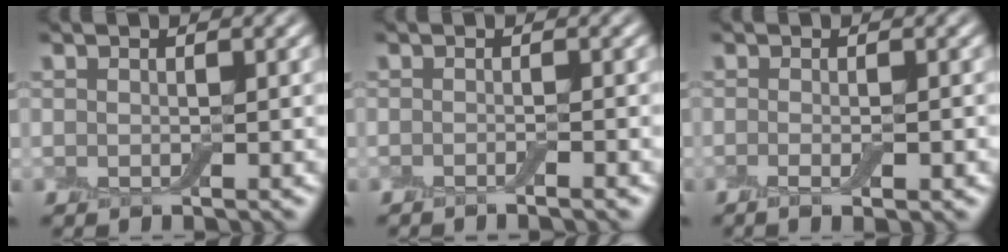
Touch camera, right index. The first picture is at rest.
{"total": 1.2, "force": [-0.8, 0.1, 0.9], "torque": [-0.011, -0.002, -0.017]}
{"total": 2.6, "force": [-0.6, 0.9, 2.4], "torque": [-0.025, -0.003, -0.008]}